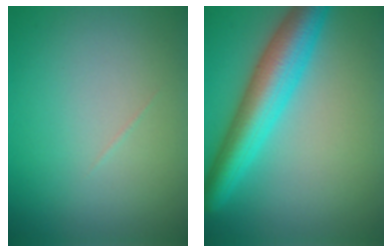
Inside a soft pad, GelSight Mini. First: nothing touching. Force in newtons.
{"total": 6.8, "press": 6.8, "slide": 0.2}